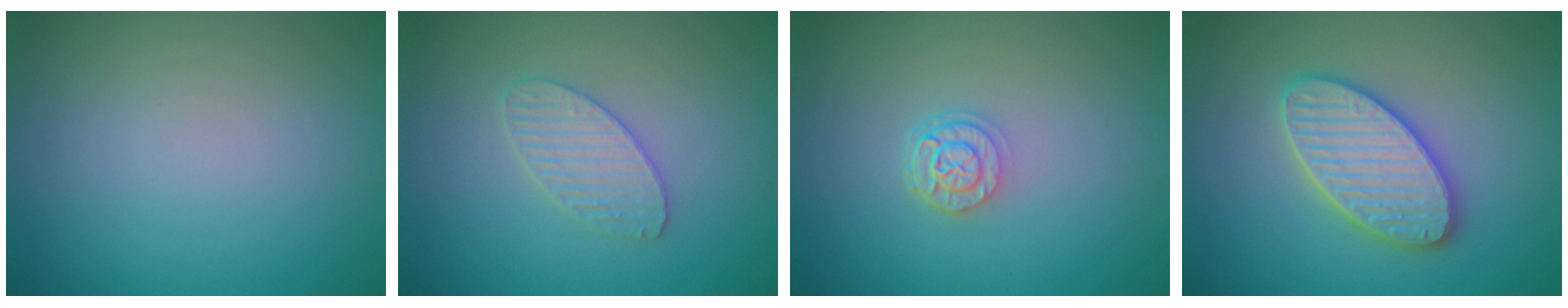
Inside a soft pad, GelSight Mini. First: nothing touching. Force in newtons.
{"total": 2.6, "press": 2.6, "slide": 0.2}
{"total": 2.4, "press": 1.9, "slide": 1.5}
{"total": 5.8, "press": 5.8, "slide": 0.6}